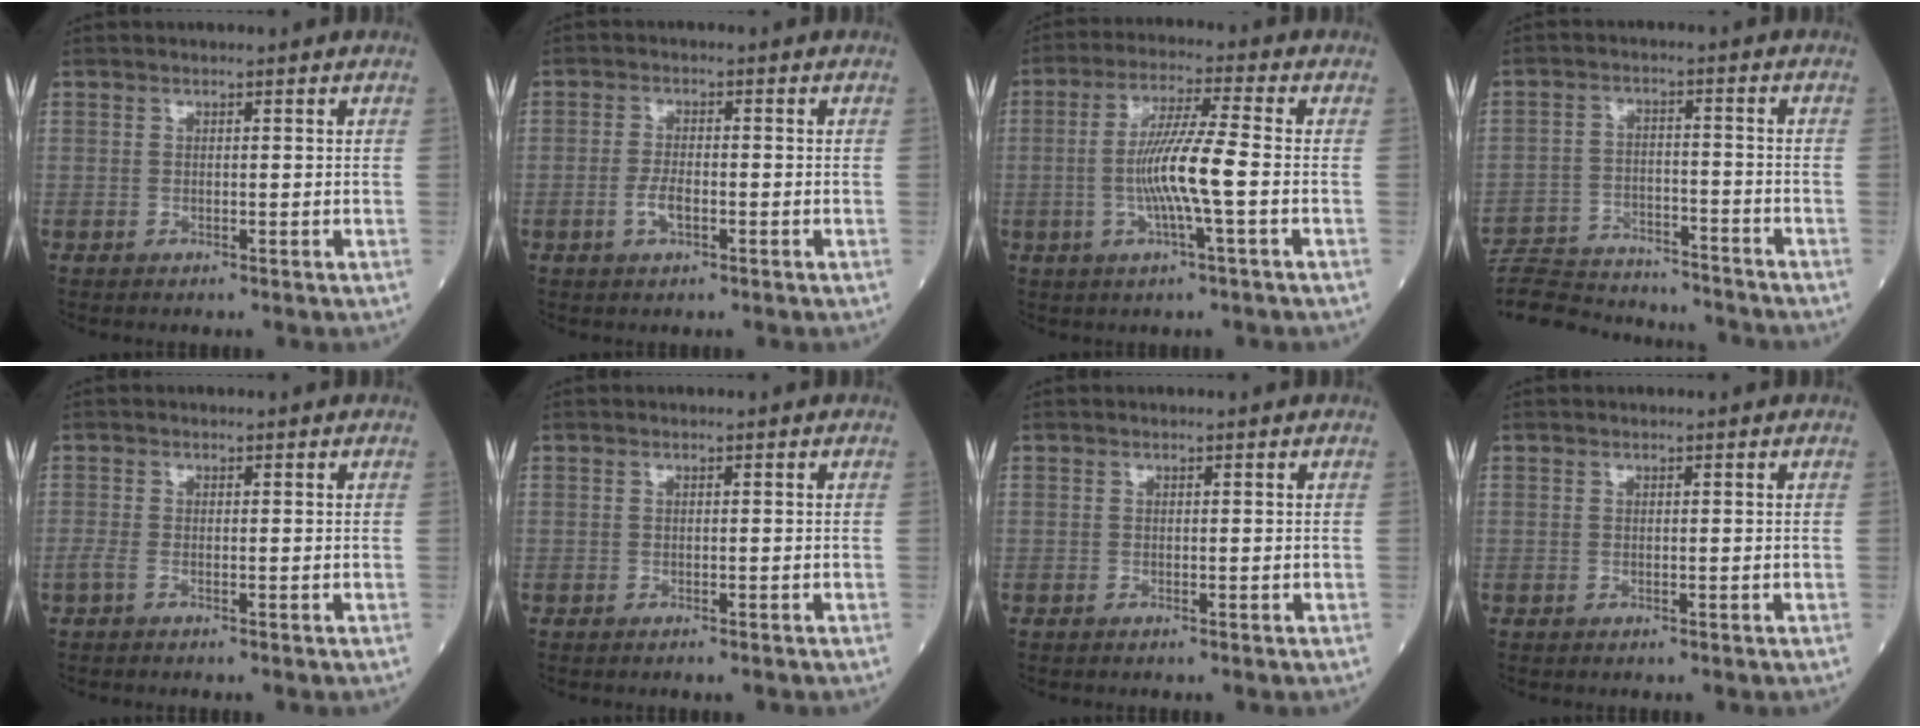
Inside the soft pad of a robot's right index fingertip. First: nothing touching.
{"total": 2.9, "force": [-1.1, 1.0, 2.5], "torque": [-0.053, 0.001, -0.020]}
{"total": 9.0, "force": [-1.4, -0.3, 8.9], "torque": [-0.173, 0.000, -0.031]}
{"total": 16.7, "force": [-15.9, 3.0, 4.3], "torque": [-0.094, 0.006, -0.237]}
{"total": 1.2, "force": [-0.7, 0.3, 0.9], "torque": [-0.022, -0.001, -0.017]}
{"total": 0.8, "force": [-0.5, 0.2, 0.6], "torque": [-0.008, -0.001, -0.006]}
{"total": 0.0}
{"total": 0.0}